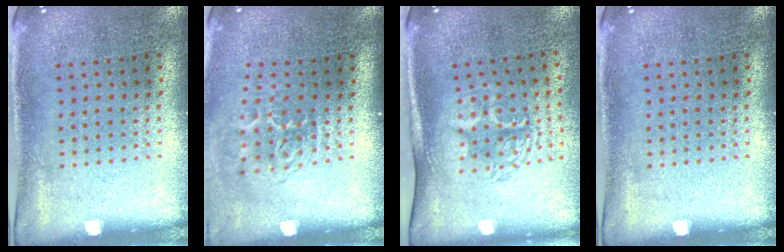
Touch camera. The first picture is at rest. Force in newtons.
{"total": 2.0, "press": 1.3, "slide": 1.5}
{"total": 1.7, "press": 1.3, "slide": 1.1}
{"total": 0.0}